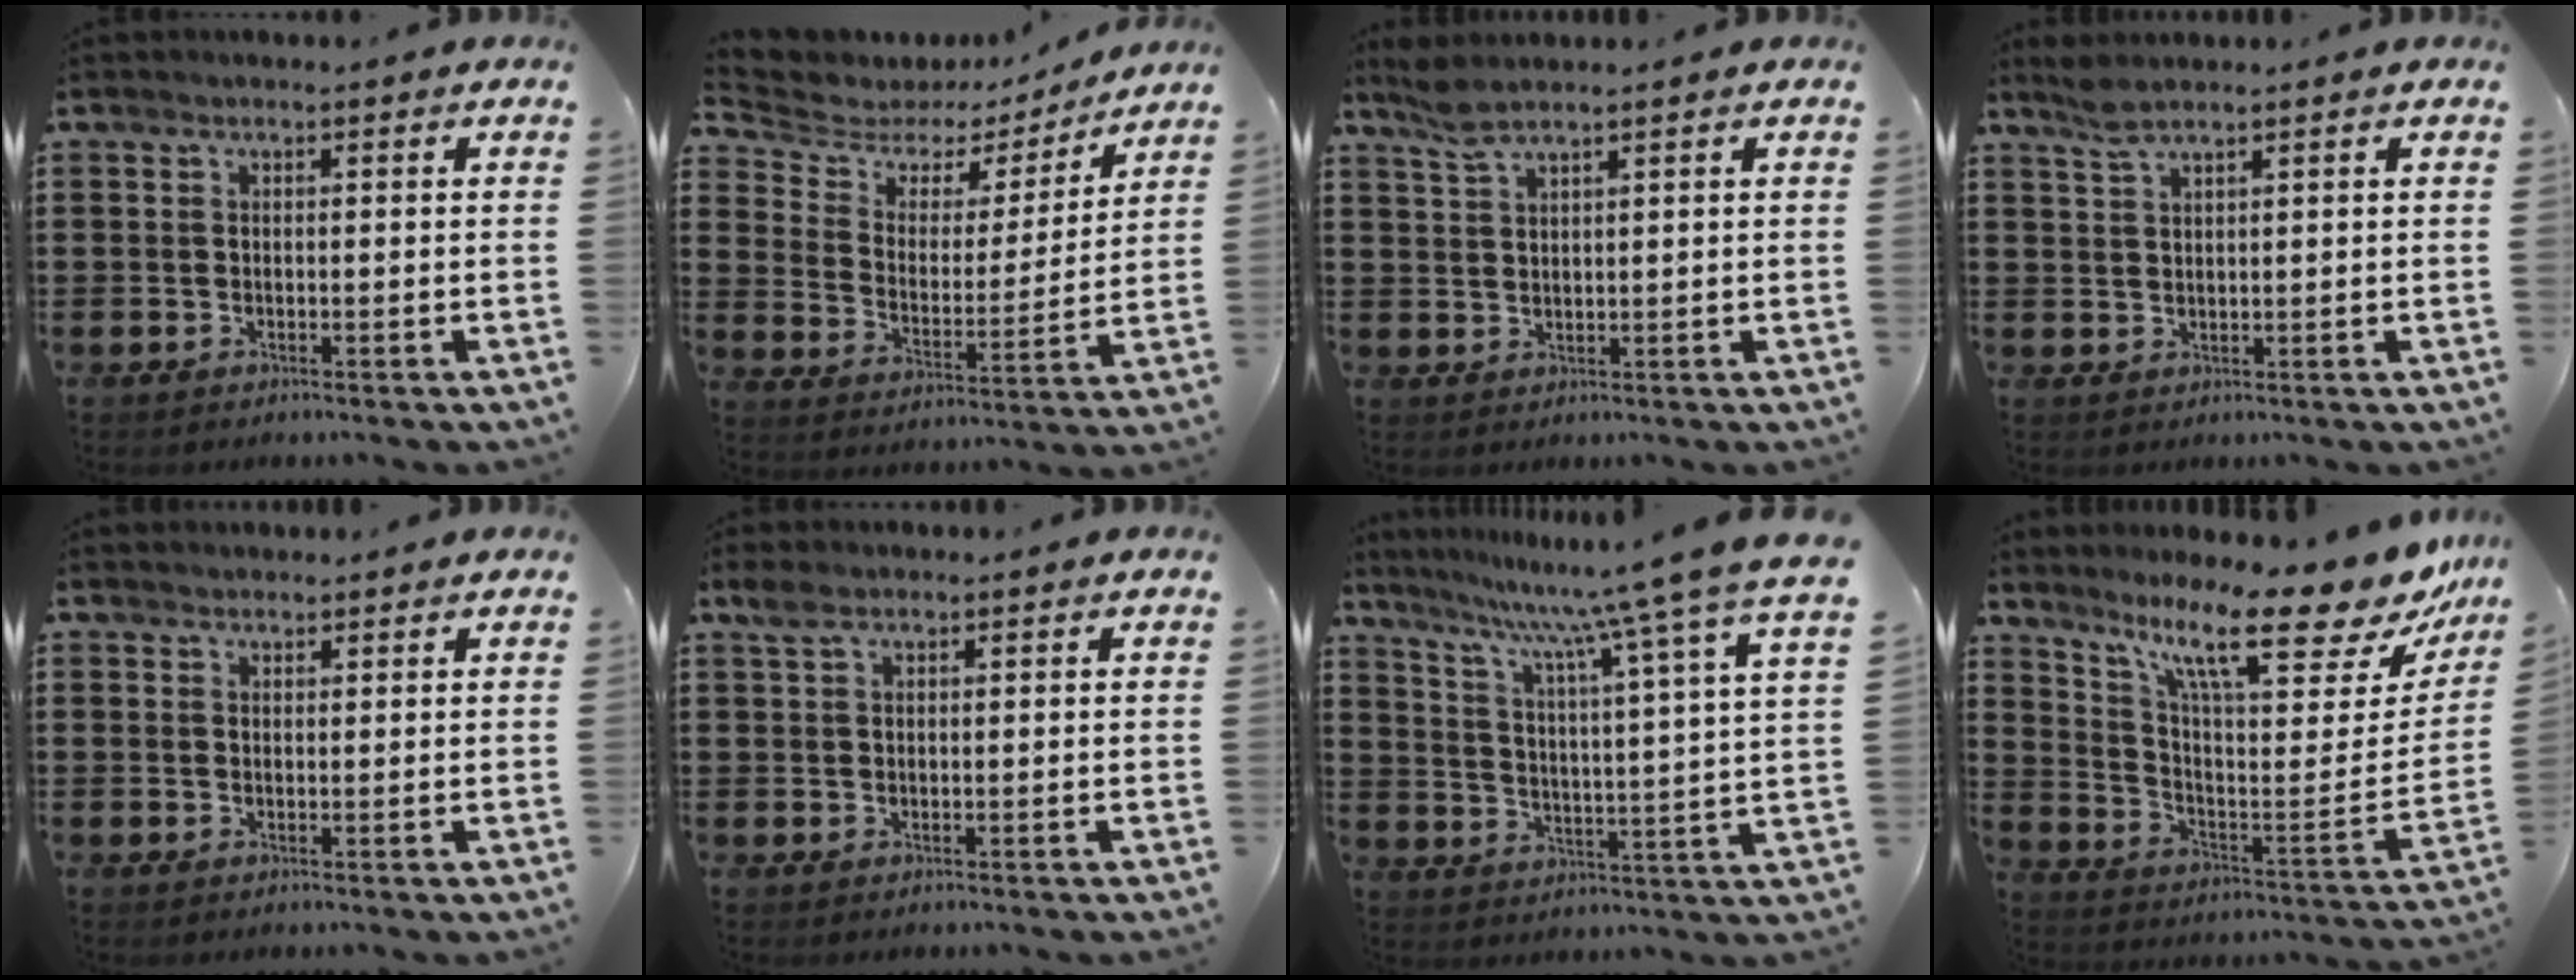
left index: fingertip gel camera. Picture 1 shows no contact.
{"total": 4.5, "force": [3.5, 2.7, 1.1], "torque": [-0.051, -0.020, 0.053]}
{"total": 2.9, "force": [2.4, 0.3, 1.7], "torque": [-0.039, 0.002, 0.045]}
{"total": 2.5, "force": [2.0, 0.3, 1.5], "torque": [-0.034, 0.001, 0.038]}
{"total": 1.2, "force": [1.2, 0.3, 0.0], "torque": [-0.002, 0.000, 0.023]}
{"total": 1.9, "force": [1.1, 0.8, 1.3], "torque": [-0.030, 0.006, 0.019]}
{"total": 9.3, "force": [8.3, -1.7, 3.7], "torque": [-0.100, -0.067, 0.129]}
{"total": 15.0, "force": [11.2, 2.8, 9.7], "torque": [-0.182, -0.072, 0.183]}